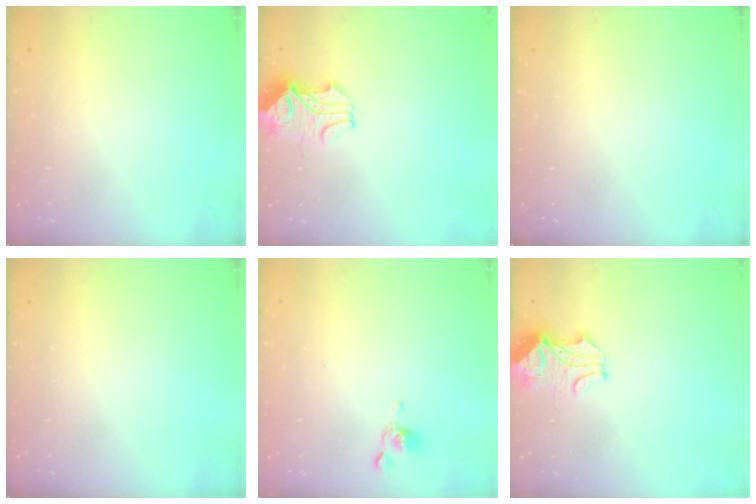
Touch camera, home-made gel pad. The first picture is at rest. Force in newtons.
{"total": 2.1, "press": 1.9, "slide": 0.9}
{"total": 0.0}
{"total": 0.0}
{"total": 2.2, "press": 2.2, "slide": 0.2}
{"total": 2.2, "press": 2.0, "slide": 0.9}